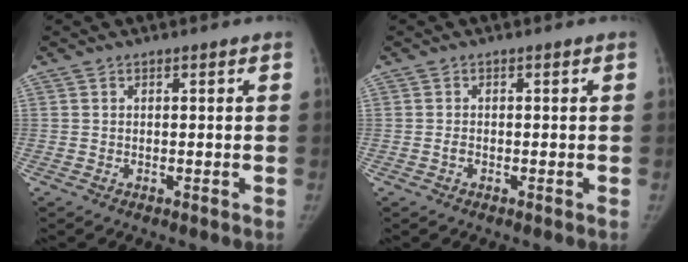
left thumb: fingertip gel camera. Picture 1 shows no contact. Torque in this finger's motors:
{"motor_torque": [-0.06, 0.05, 0.09, 0.17, 0.06]}